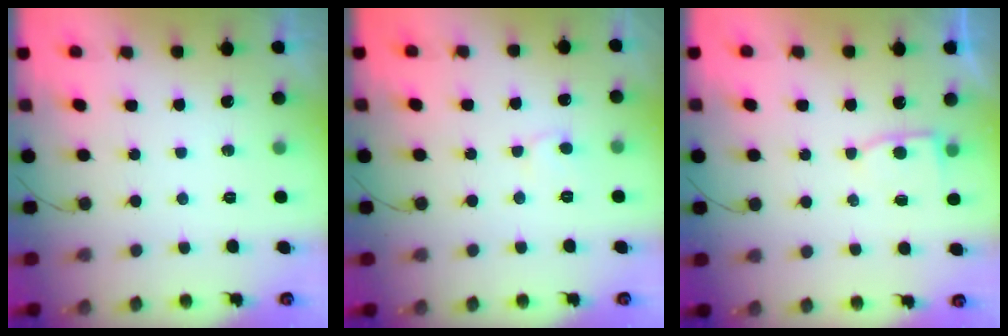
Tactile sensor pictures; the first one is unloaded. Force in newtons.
{"total": 5.8, "press": 5.8, "slide": 0.4}
{"total": 4.5, "press": 4.4, "slide": 0.3}